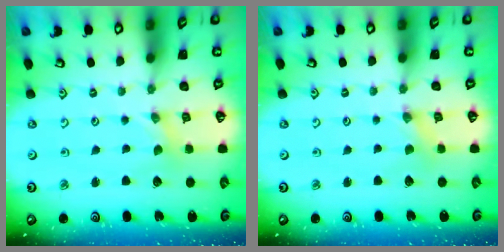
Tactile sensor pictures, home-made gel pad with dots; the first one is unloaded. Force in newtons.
{"total": 1.1, "press": 1.1, "slide": 0.1}